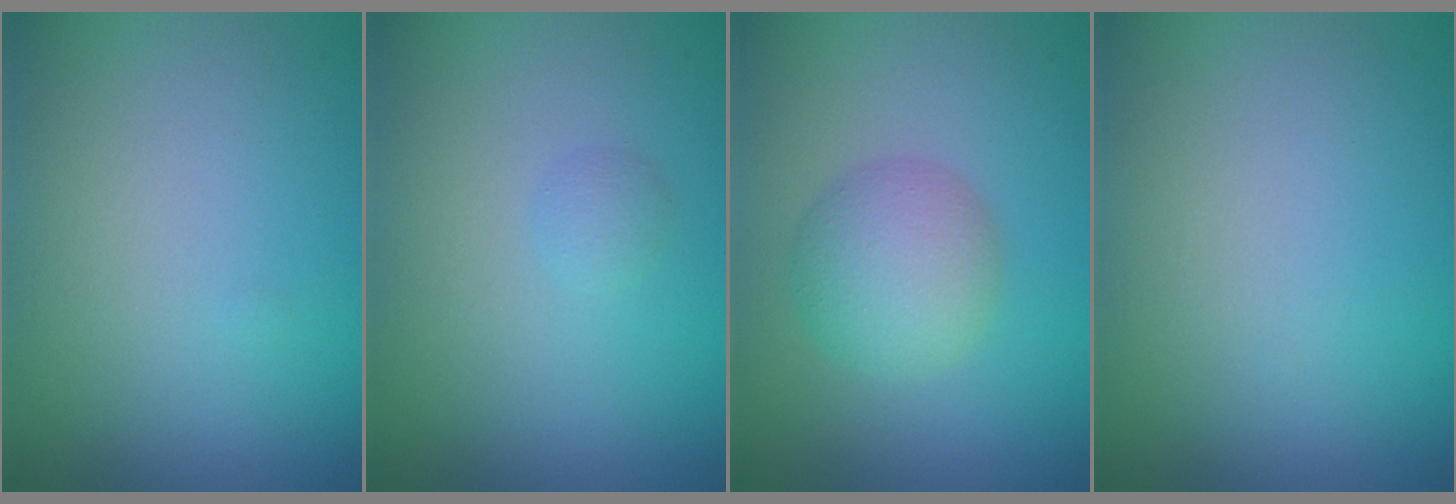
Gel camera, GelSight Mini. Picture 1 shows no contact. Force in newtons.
{"total": 0.9, "press": 0.9, "slide": 0.0}
{"total": 4.0, "press": 4.0, "slide": 0.2}
{"total": 0.0}